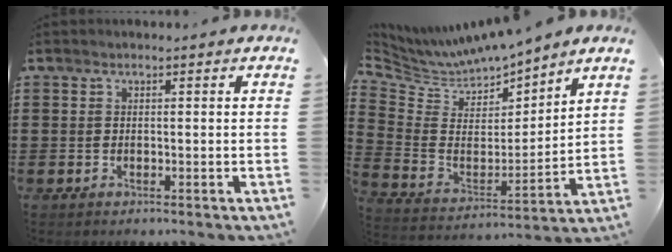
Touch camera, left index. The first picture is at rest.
{"total": 6.8, "force": [6.7, 1.3, 0.3], "torque": [-0.051, -0.054, 0.115]}